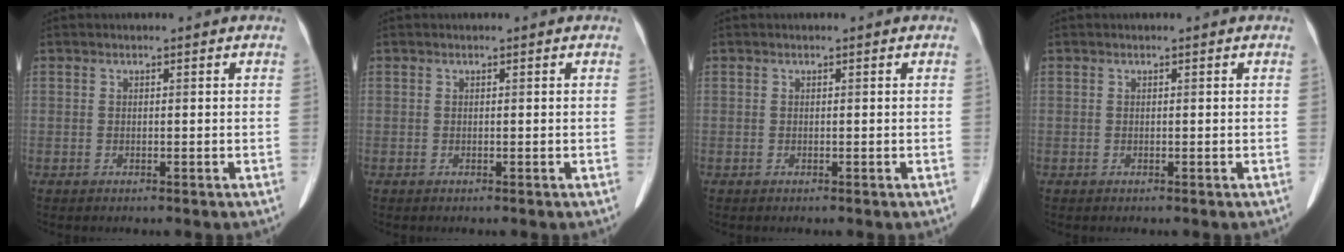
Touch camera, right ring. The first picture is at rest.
{"total": 0.0}
{"total": 0.0}
{"total": 0.0}